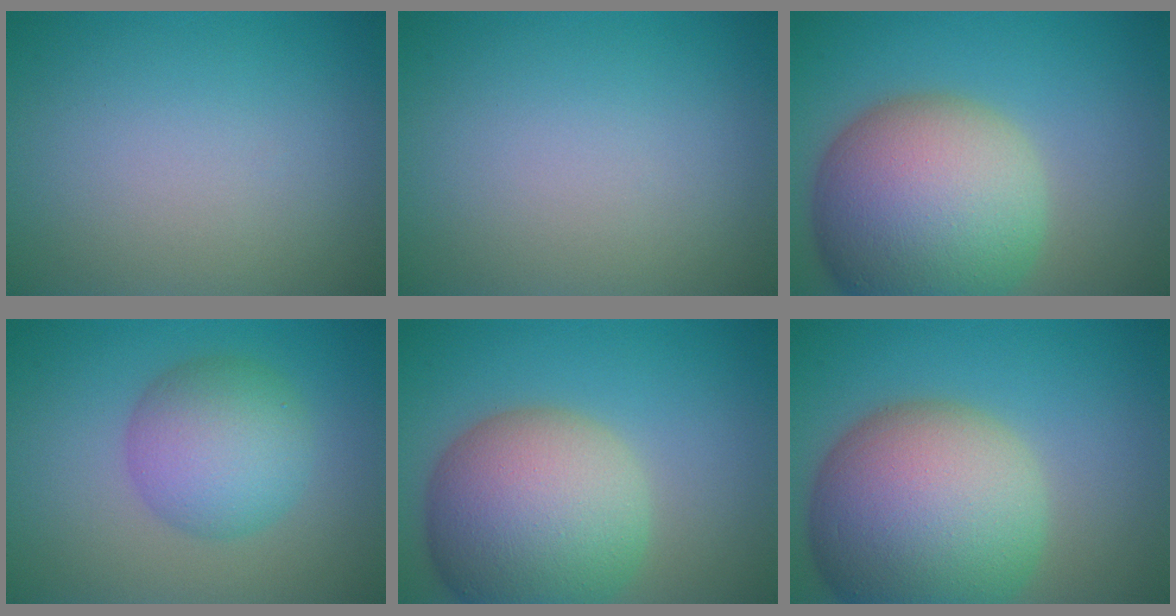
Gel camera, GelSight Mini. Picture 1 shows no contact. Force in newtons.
{"total": 0.0}
{"total": 14.6, "press": 14.6, "slide": 1.3}
{"total": 6.0, "press": 6.0, "slide": 0.1}
{"total": 12.3, "press": 12.2, "slide": 1.1}
{"total": 15.5, "press": 15.5, "slide": 1.0}